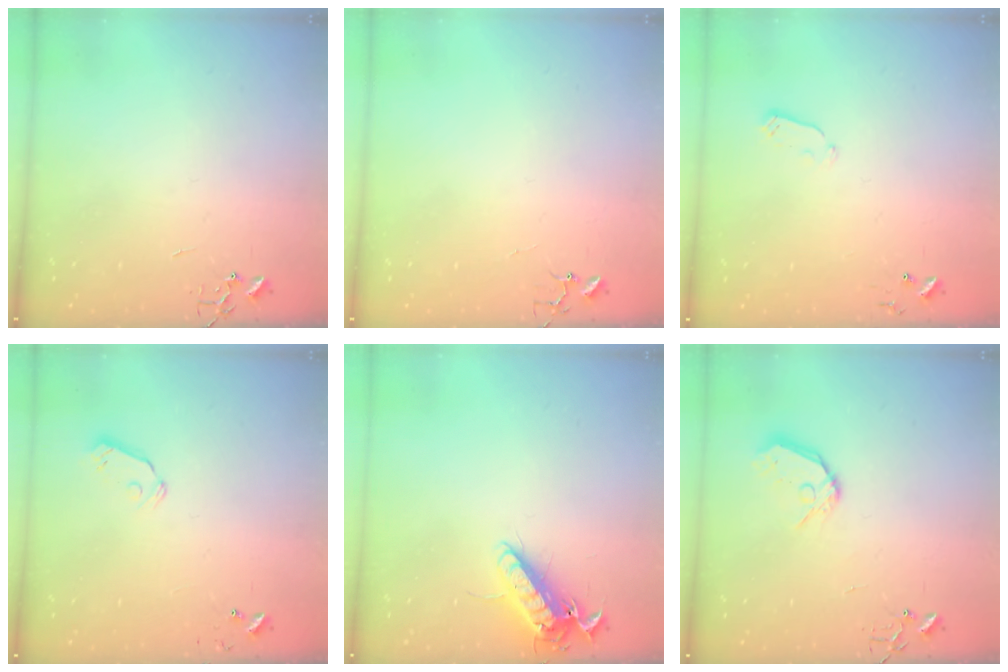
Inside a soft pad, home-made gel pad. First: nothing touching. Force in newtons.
{"total": 3.4, "press": 3.4, "slide": 0.3}
{"total": 2.9, "press": 2.9, "slide": 0.4}
{"total": 5.9, "press": 5.8, "slide": 1.0}
{"total": 12.8, "press": 12.7, "slide": 1.8}
{"total": 10.5, "press": 10.5, "slide": 1.3}